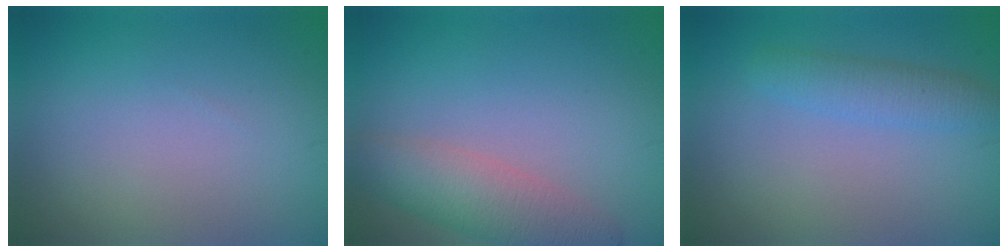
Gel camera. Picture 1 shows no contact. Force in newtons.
{"total": 4.4, "press": 4.4, "slide": 0.4}
{"total": 2.4, "press": 2.4, "slide": 0.1}